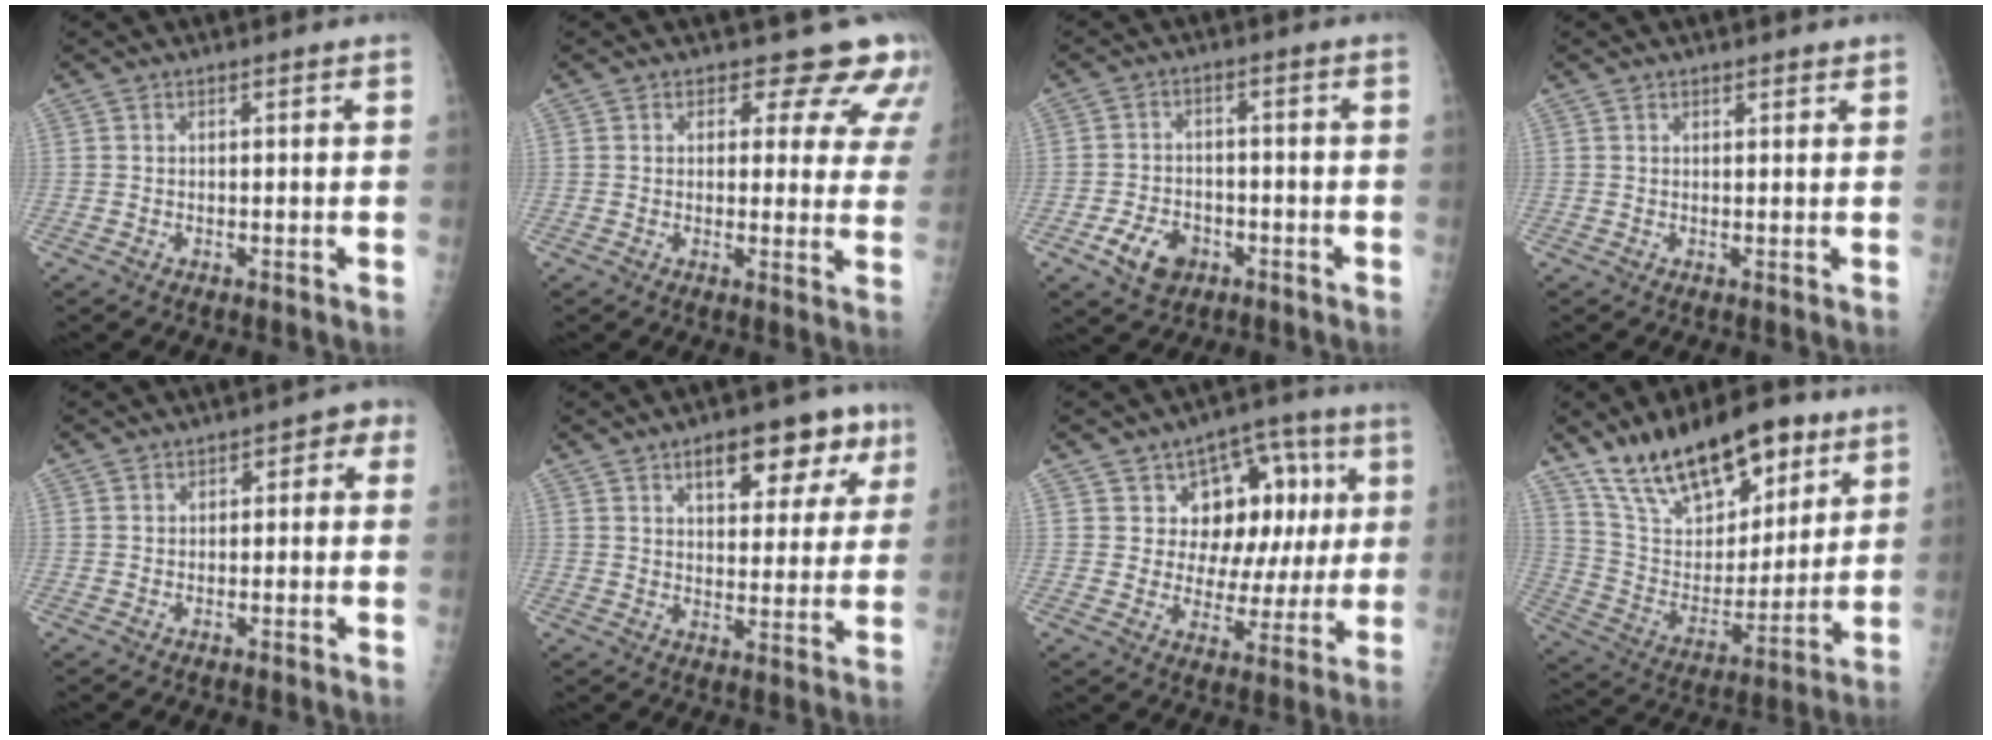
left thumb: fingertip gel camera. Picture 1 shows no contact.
{"total": 10.1, "force": [8.4, 4.8, 3.0], "torque": [0.020, -0.045, 0.071]}
{"total": 7.0, "force": [-3.6, 4.9, 3.4], "torque": [-0.045, 0.020, -0.059]}
{"total": 1.3, "force": [1.0, 0.6, 0.7], "torque": [-0.004, -0.005, 0.012]}
{"total": 3.2, "force": [-0.1, 2.6, 1.9], "torque": [0.004, 0.018, -0.011]}
{"total": 12.9, "force": [6.8, 6.3, 9.0], "torque": [-0.073, -0.012, 0.089]}
{"total": 14.5, "force": [4.0, 10.1, 9.6], "torque": [-0.071, 0.007, 0.060]}
{"total": 22.0, "force": [14.5, 10.0, 13.2], "torque": [-0.178, -0.054, 0.258]}